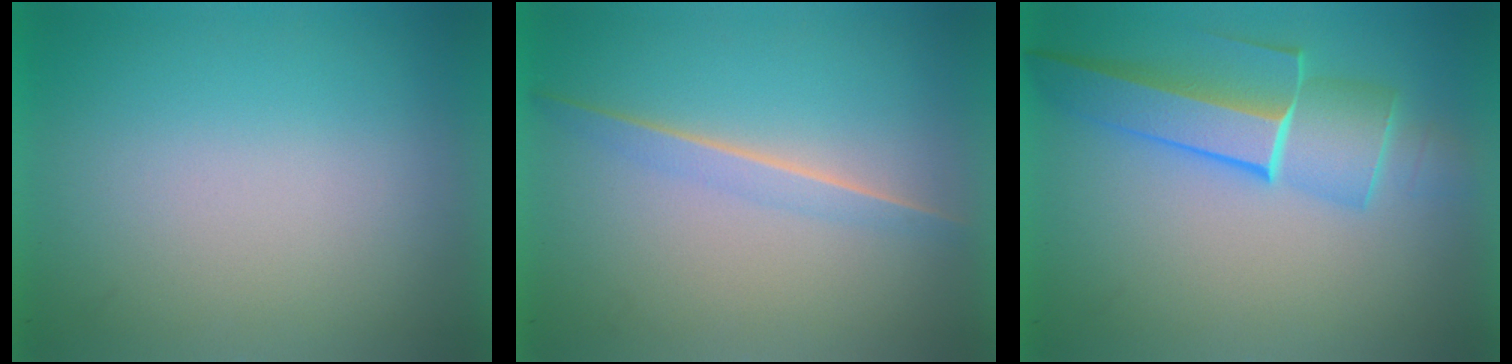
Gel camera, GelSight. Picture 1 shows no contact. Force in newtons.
{"total": 1.3}
{"total": 5.0}